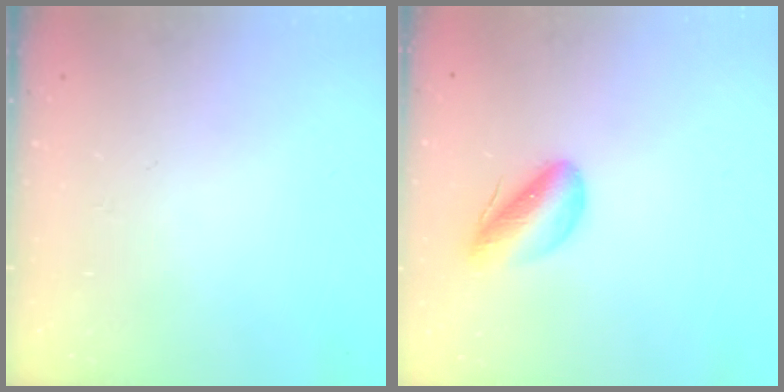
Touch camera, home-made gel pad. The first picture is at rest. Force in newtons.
{"total": 6.3, "press": 6.3, "slide": 0.8}